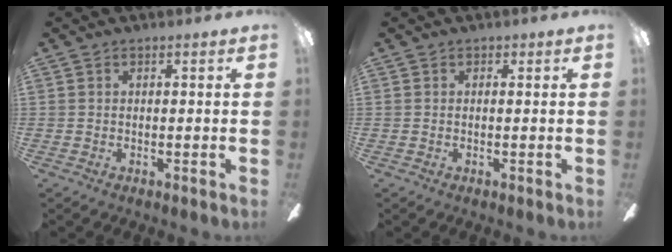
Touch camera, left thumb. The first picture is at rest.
{"total": 0.0}